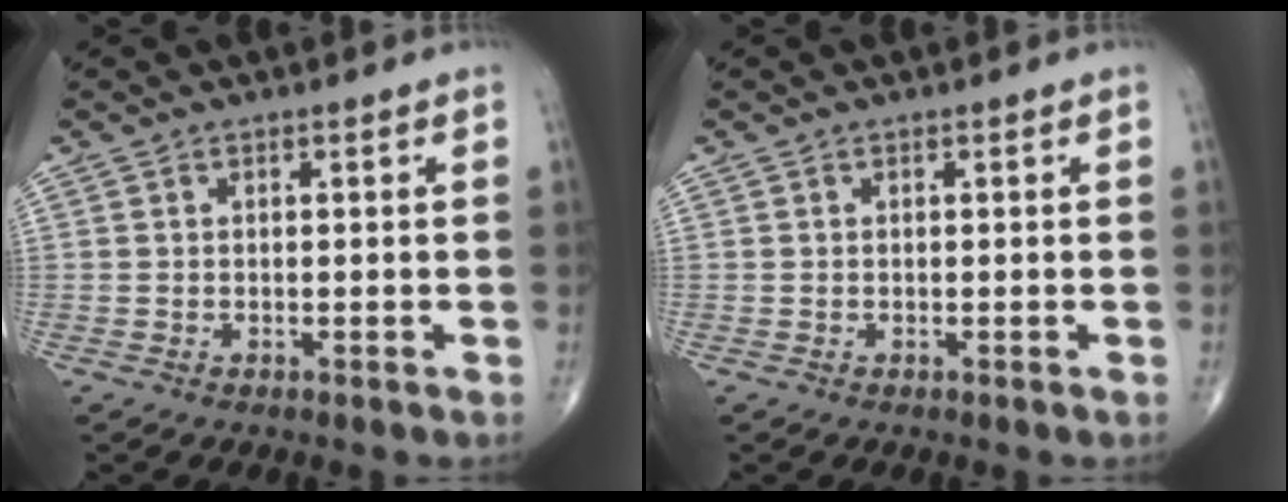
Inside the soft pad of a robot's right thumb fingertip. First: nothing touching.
{"total": 0.0}